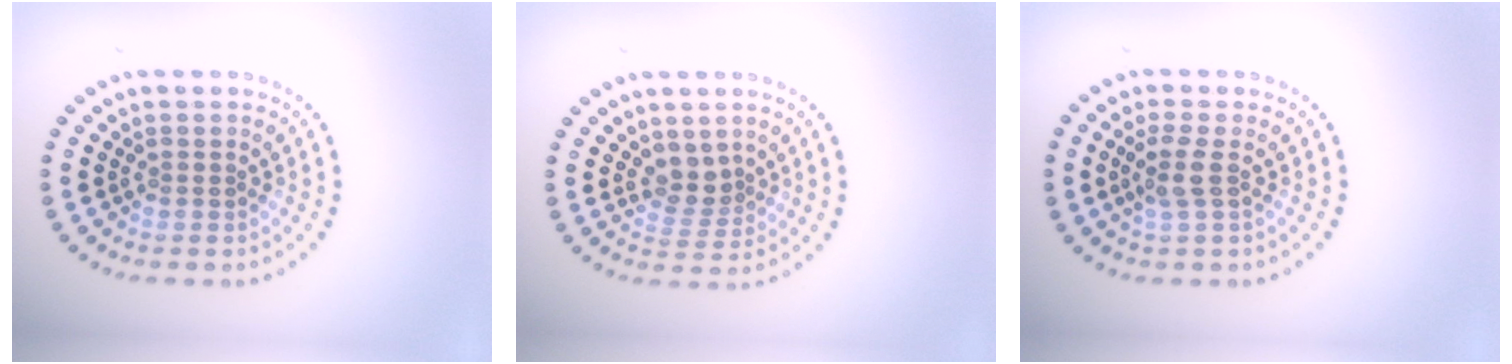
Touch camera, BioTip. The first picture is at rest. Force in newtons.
{"total": 2.2, "press": 1.7, "slide": 1.4}
{"total": 1.8, "press": 1.6, "slide": 0.9}